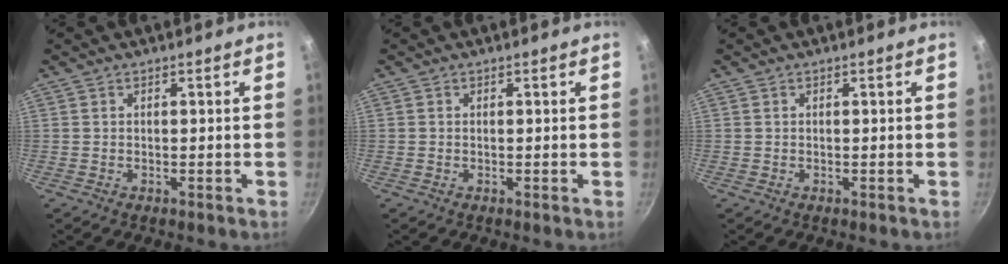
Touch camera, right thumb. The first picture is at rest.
{"total": 0.0}
{"total": 0.0}